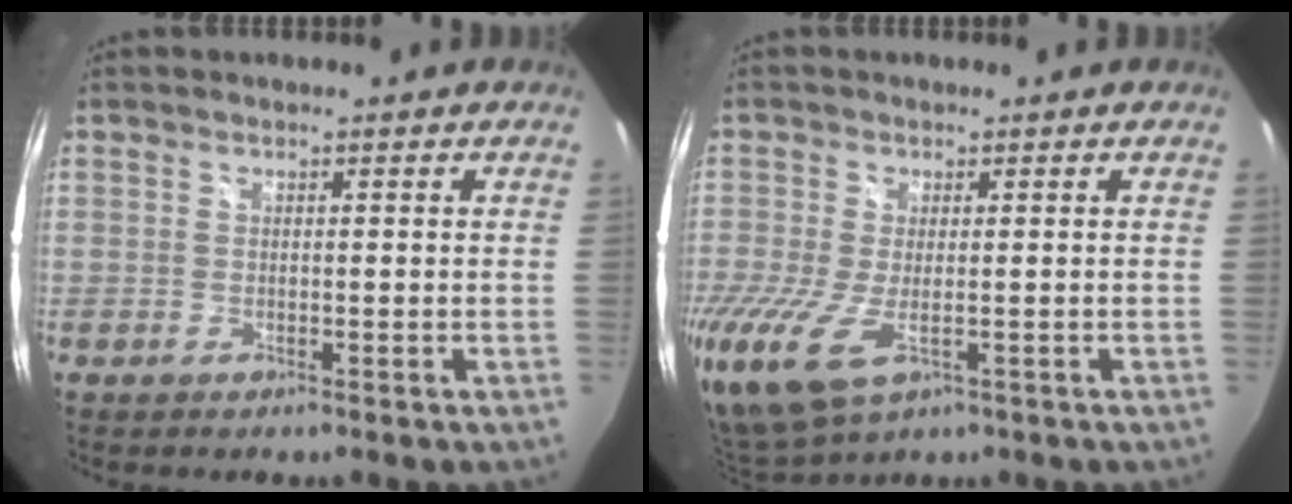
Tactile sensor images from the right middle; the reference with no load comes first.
{"total": 7.0, "force": [-2.4, 3.6, 5.6], "torque": [-0.123, -0.022, -0.042]}